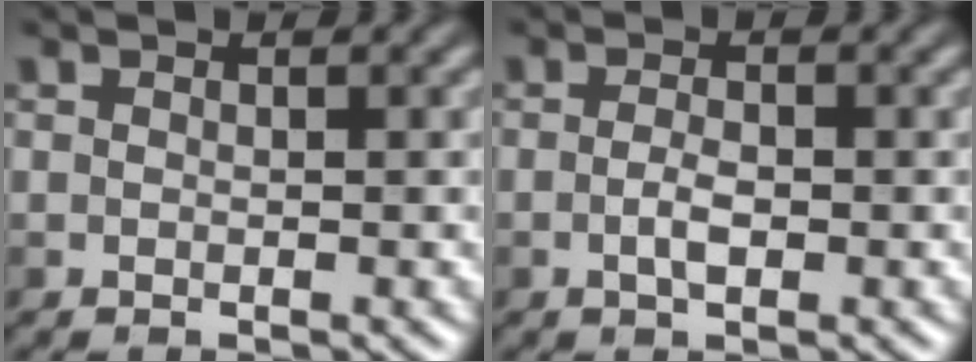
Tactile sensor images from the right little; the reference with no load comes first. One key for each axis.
{"total": 1.5, "fx": -0.6, "fy": 0.5, "fz": 1.3, "tx": -0.028, "ty": 0.003, "tz": -0.011}